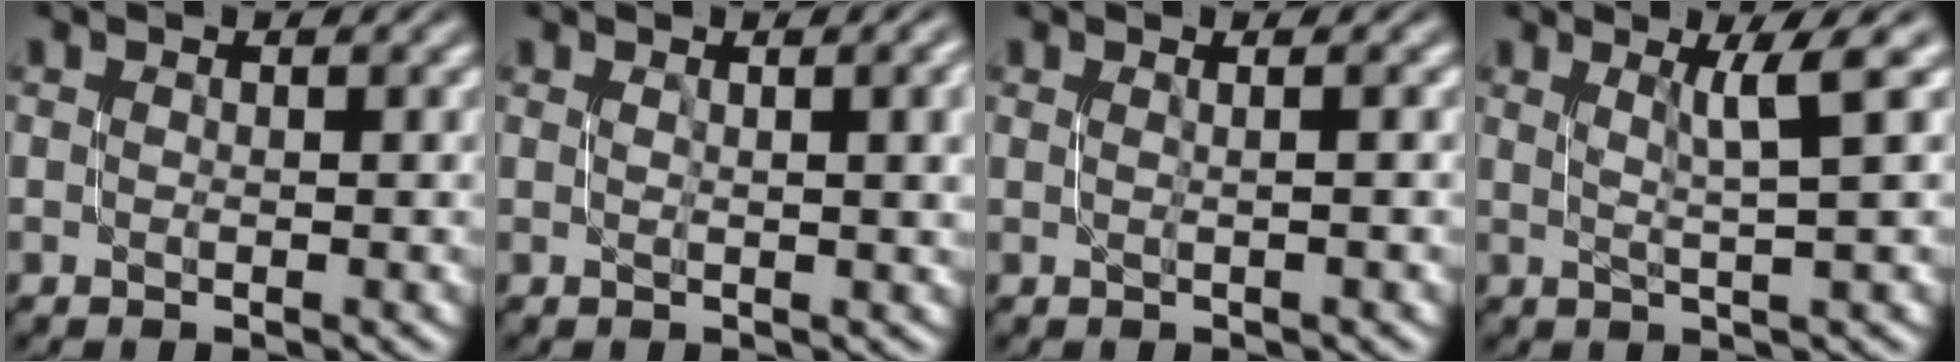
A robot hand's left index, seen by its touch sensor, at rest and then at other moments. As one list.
[{"total": 4.8, "force": [0.8, 1.9, 4.4], "torque": [-0.027, 0.008, 0.007]}, {"total": 1.2, "force": [0.2, 0.5, 1.1], "torque": [-0.012, 0.003, -0.007]}, {"total": 3.0, "force": [1.2, 0.1, 2.7], "torque": [-0.045, 0.001, 0.023]}]